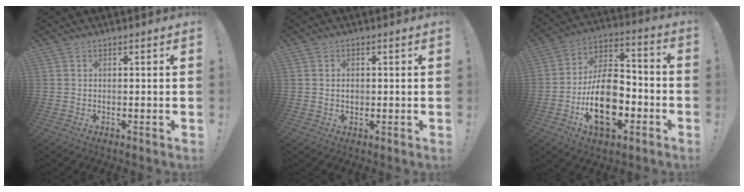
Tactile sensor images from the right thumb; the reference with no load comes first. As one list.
[{"total": 1.6, "force": [0.1, 1.4, 0.9], "torque": [-0.012, 0.003, 0.000]}, {"total": 20.9, "force": [-6.9, 12.4, 15.3], "torque": [-0.269, 0.042, -0.108]}]